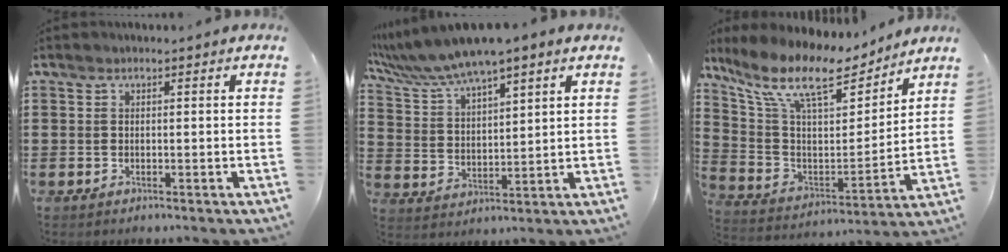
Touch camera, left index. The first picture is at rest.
{"total": 7.4, "force": [6.2, 0.7, 3.9], "torque": [-0.097, -0.025, 0.110]}
{"total": 12.2, "force": [9.0, 3.6, 7.4], "torque": [-0.179, -0.046, 0.154]}